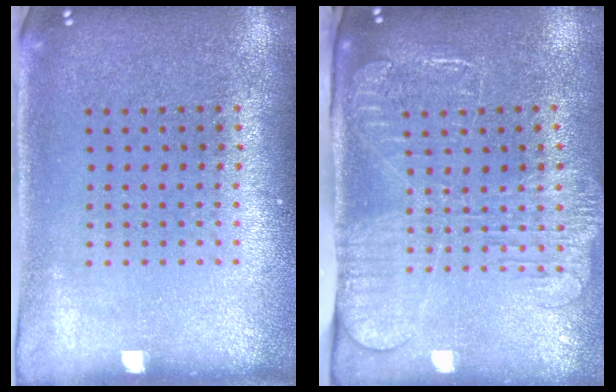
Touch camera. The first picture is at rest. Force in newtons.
{"total": 2.6, "press": 2.1, "slide": 1.6}